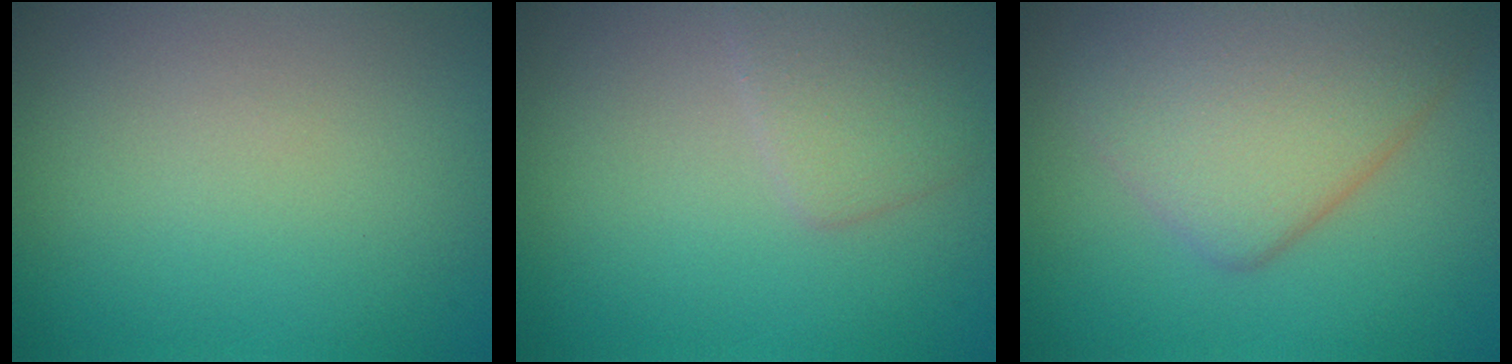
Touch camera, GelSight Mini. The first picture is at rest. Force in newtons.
{"total": 2.3, "press": 2.3, "slide": 0.0}
{"total": 6.3, "press": 6.3, "slide": 0.2}